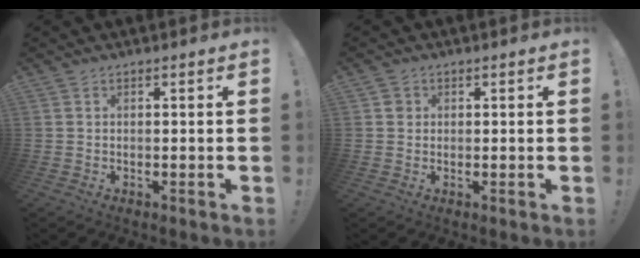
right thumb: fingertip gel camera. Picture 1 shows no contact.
{"total": 1.7, "force": [0.3, 1.7, 0.3], "torque": [0.003, 0.002, 0.004]}